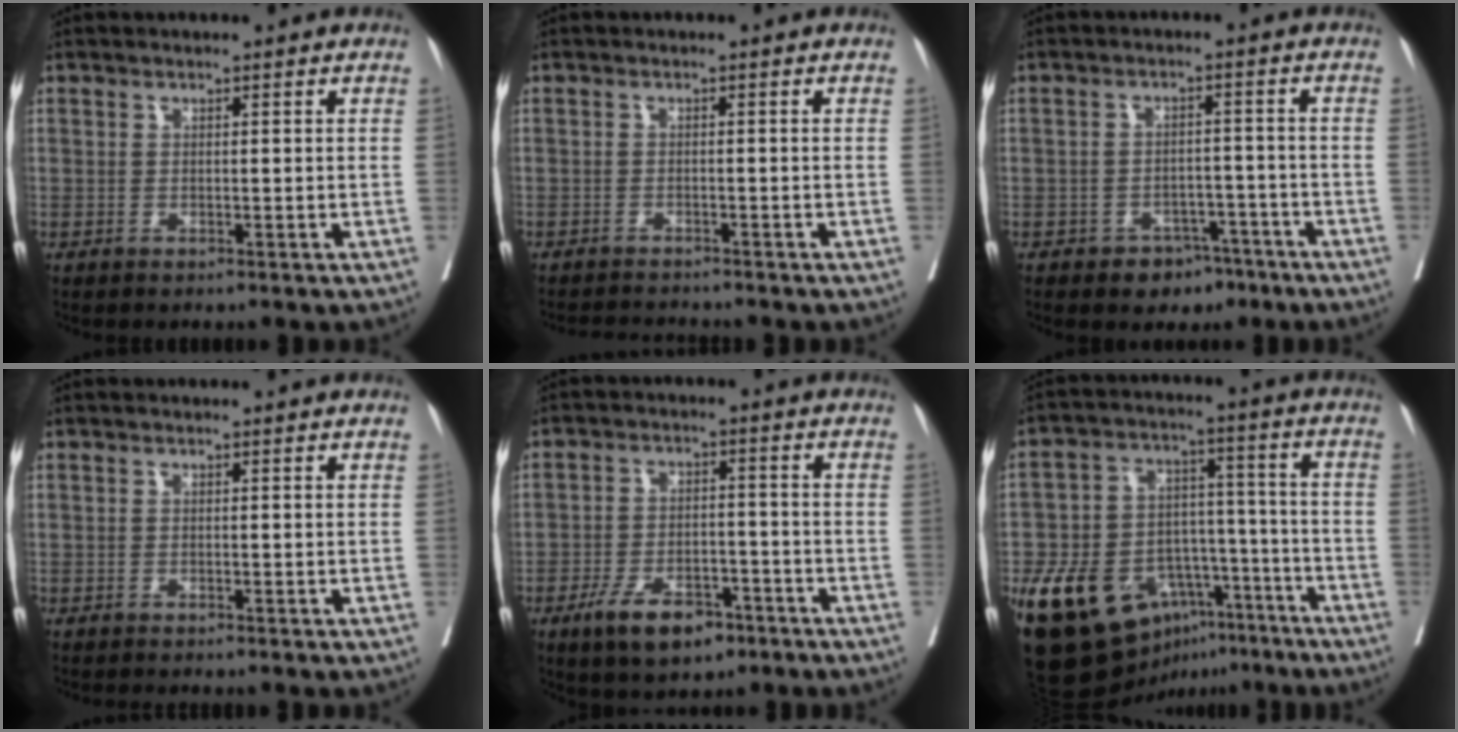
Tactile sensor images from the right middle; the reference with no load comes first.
{"total": 4.3, "force": [-4.2, -0.4, 1.0], "torque": [-0.011, -0.012, -0.065]}
{"total": 5.0, "force": [-3.4, 3.3, 1.5], "torque": [-0.010, 0.012, -0.043]}
{"total": 2.6, "force": [-2.4, -0.1, 1.2], "torque": [-0.014, -0.003, -0.033]}
{"total": 8.4, "force": [-5.3, 3.8, 5.3], "torque": [-0.092, -0.002, -0.087]}
{"total": 22.0, "force": [-12.7, 13.4, 12.0], "torque": [-0.226, 0.040, -0.196]}